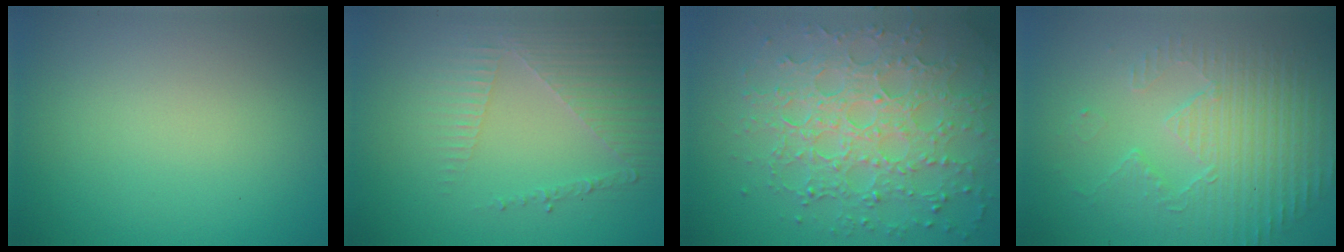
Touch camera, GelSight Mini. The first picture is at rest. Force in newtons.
{"total": 4.4, "press": 2.9, "slide": 3.3}
{"total": 7.6, "press": 5.6, "slide": 5.1}
{"total": 5.6, "press": 3.5, "slide": 4.4}